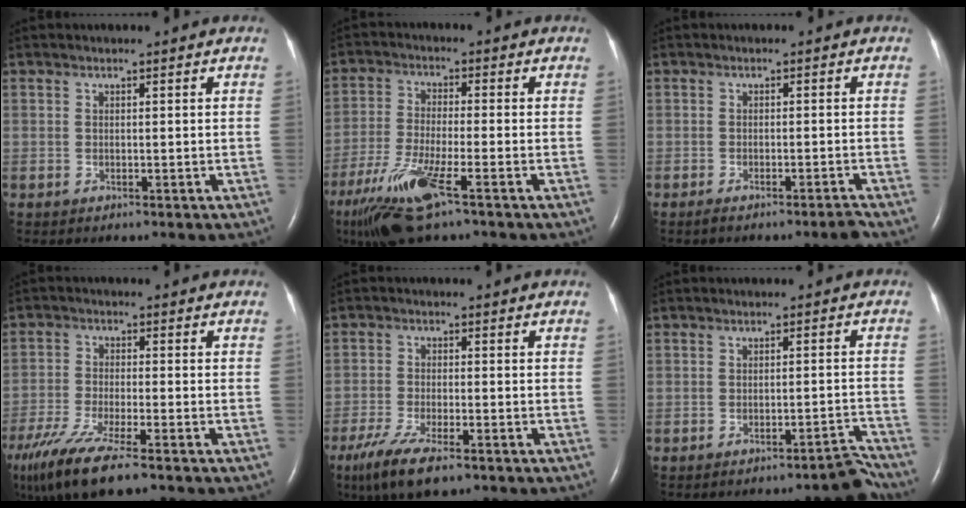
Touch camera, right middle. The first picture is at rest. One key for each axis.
{"total": 11.2, "fx": -6.5, "fy": 1.2, "fz": 9.1, "tx": -0.190, "ty": -0.030, "tz": -0.120}
{"total": 2.5, "fx": -2.1, "fy": -0.6, "fz": 1.1, "tx": -0.020, "ty": 0.000, "tz": -0.036}
{"total": 13.2, "fx": -9.6, "fy": 1.8, "fz": 8.8, "tx": -0.188, "ty": -0.035, "tz": -0.171}
{"total": 8.6, "fx": -5.8, "fy": 1.9, "fz": 6.1, "tx": -0.120, "ty": -0.021, "tz": -0.096}
{"total": 3.8, "fx": -3.6, "fy": 0.0, "fz": 1.2, "tx": 0.002, "ty": 0.012, "tz": -0.048}